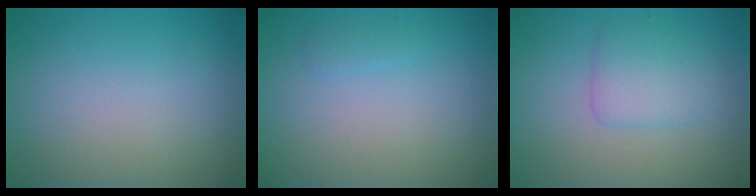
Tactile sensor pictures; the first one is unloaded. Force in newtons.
{"total": 0.7, "press": 0.7, "slide": 0.1}
{"total": 2.7, "press": 2.7, "slide": 0.1}